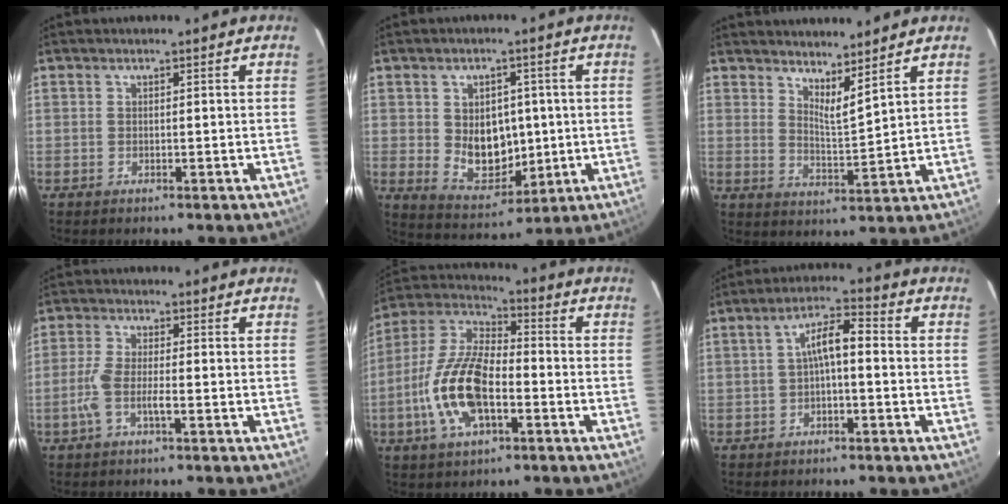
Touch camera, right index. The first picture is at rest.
{"total": 9.9, "force": [0.2, 7.5, 6.4], "torque": [-0.117, -0.007, 0.029]}
{"total": 6.0, "force": [5.2, 0.2, 2.9], "torque": [-0.043, -0.017, 0.077]}
{"total": 4.8, "force": [-2.0, 0.8, 4.4], "torque": [-0.102, 0.000, -0.039]}
{"total": 15.7, "force": [-4.7, 6.9, 13.3], "torque": [-0.283, 0.000, -0.094]}
{"total": 5.3, "force": [-0.9, 1.5, 5.0], "torque": [-0.094, 0.017, -0.014]}